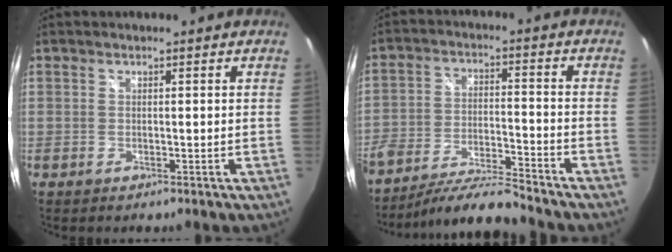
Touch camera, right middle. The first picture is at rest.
{"total": 11.0, "force": [-10.1, 0.4, 4.4], "torque": [-0.091, -0.015, -0.183]}